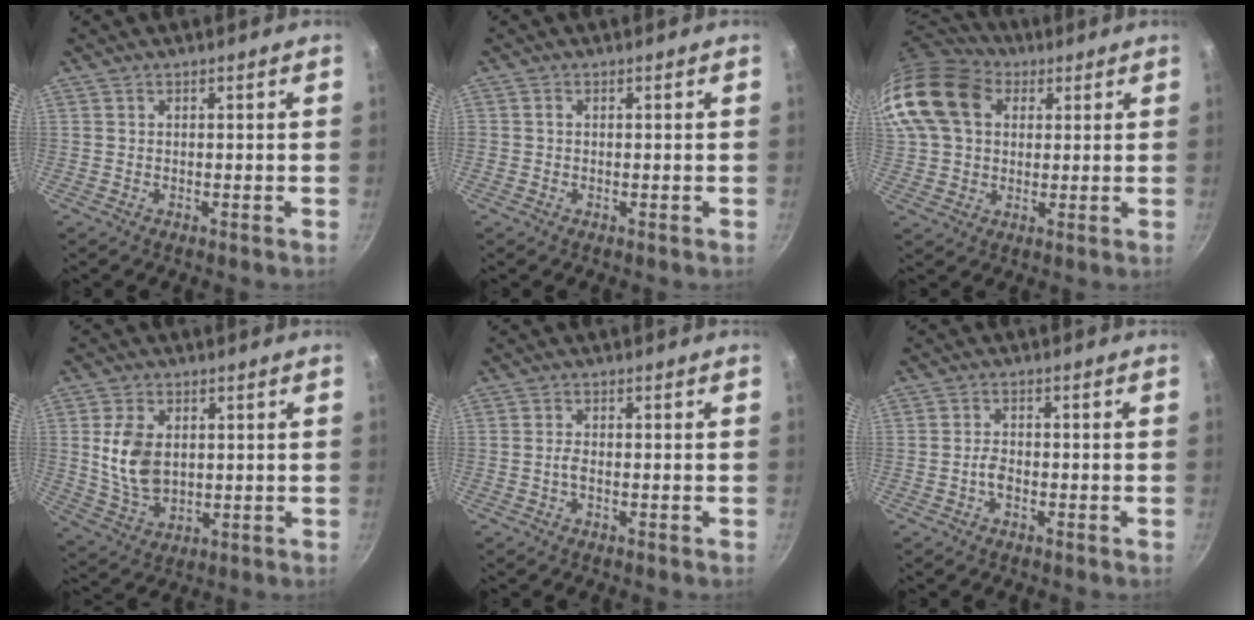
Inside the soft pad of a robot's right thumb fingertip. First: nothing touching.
{"total": 0.6, "force": [-0.1, 0.6, 0.2], "torque": [-0.002, 0.003, -0.004]}
{"total": 18.3, "force": [5.5, 13.8, 10.7], "torque": [-0.218, 0.025, 0.088]}
{"total": 9.9, "force": [1.4, 6.6, 7.3], "torque": [-0.130, -0.015, 0.036]}
{"total": 1.5, "force": [-0.6, 0.7, 1.2], "torque": [-0.026, 0.008, -0.013]}
{"total": 2.3, "force": [-1.1, 1.4, 1.5], "torque": [-0.022, 0.016, -0.022]}